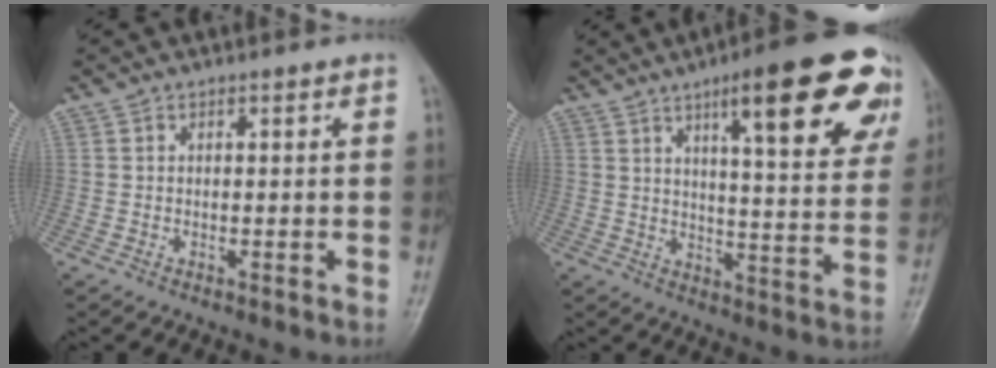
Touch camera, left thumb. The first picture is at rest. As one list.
[{"total": 21.6, "force": [11.5, 5.0, 17.6], "torque": [-0.204, -0.033, 0.156]}]